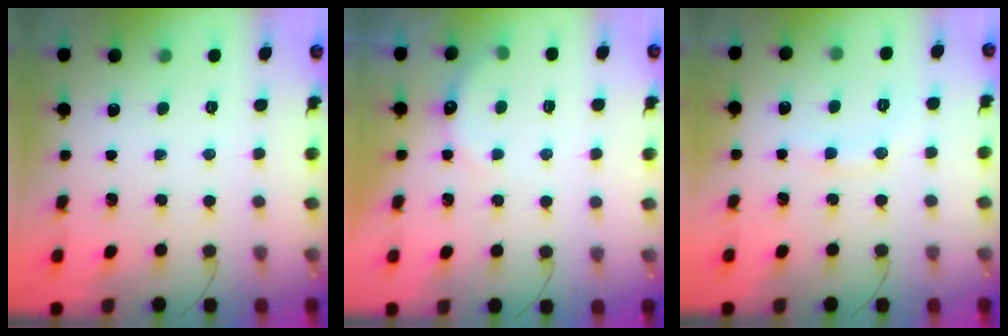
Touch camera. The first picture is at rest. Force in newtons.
{"total": 6.5, "press": 6.3, "slide": 1.4}
{"total": 7.3, "press": 7.2, "slide": 1.4}